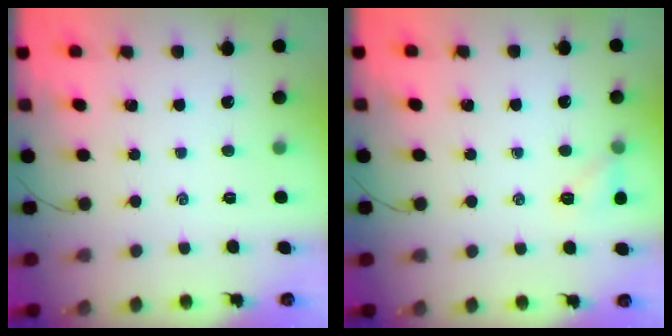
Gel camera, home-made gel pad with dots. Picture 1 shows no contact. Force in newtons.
{"total": 6.6, "press": 6.4, "slide": 1.9}